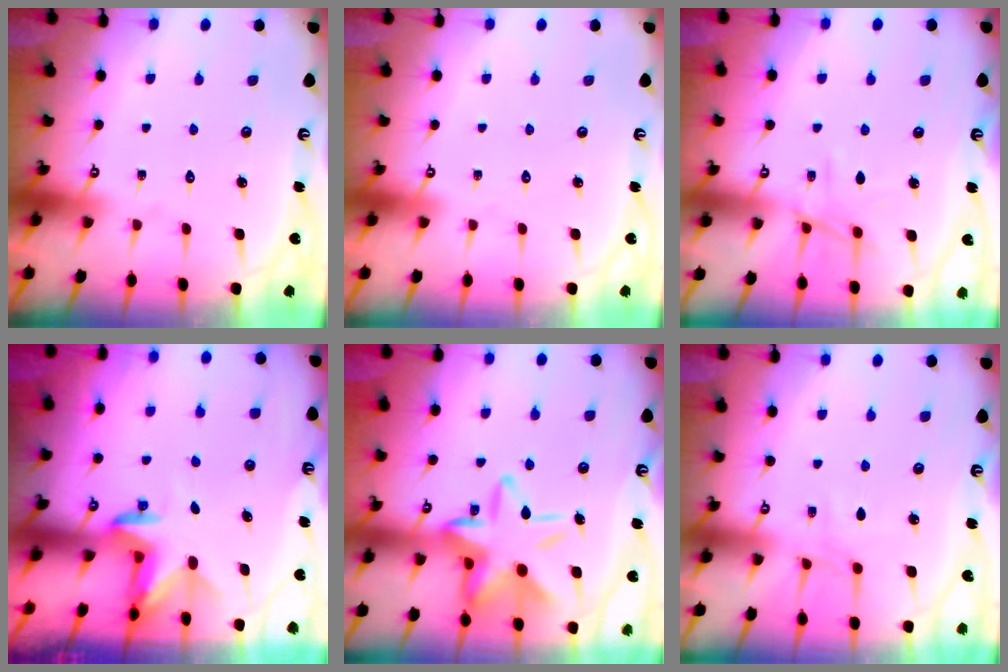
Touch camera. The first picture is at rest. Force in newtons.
{"total": 0.0}
{"total": 7.6, "press": 7.5, "slide": 0.6}
{"total": 2.9, "press": 2.8, "slide": 0.7}
{"total": 18.0, "press": 18.0, "slide": 1.1}
{"total": 5.6, "press": 5.5, "slide": 0.6}